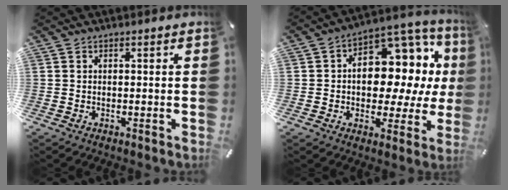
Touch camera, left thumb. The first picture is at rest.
{"total": 13.7, "force": [1.8, 9.9, 9.3], "torque": [-0.118, -0.026, 0.037]}